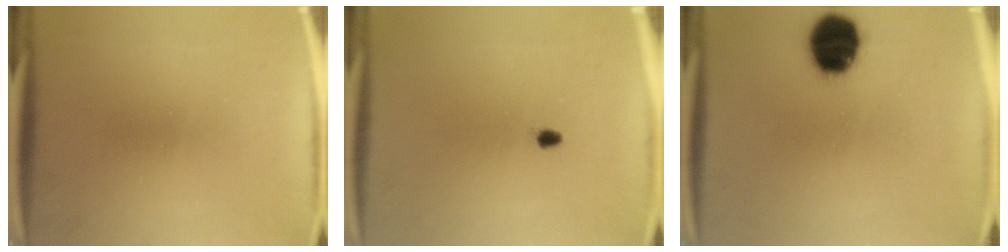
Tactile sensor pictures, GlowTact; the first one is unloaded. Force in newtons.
{"total": 0.9}
{"total": 14.1}